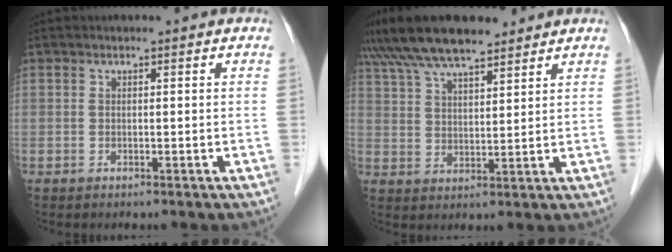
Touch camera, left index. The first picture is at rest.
{"total": 11.9, "force": [9.6, 2.6, 6.6], "torque": [-0.126, 0.031, 0.174]}